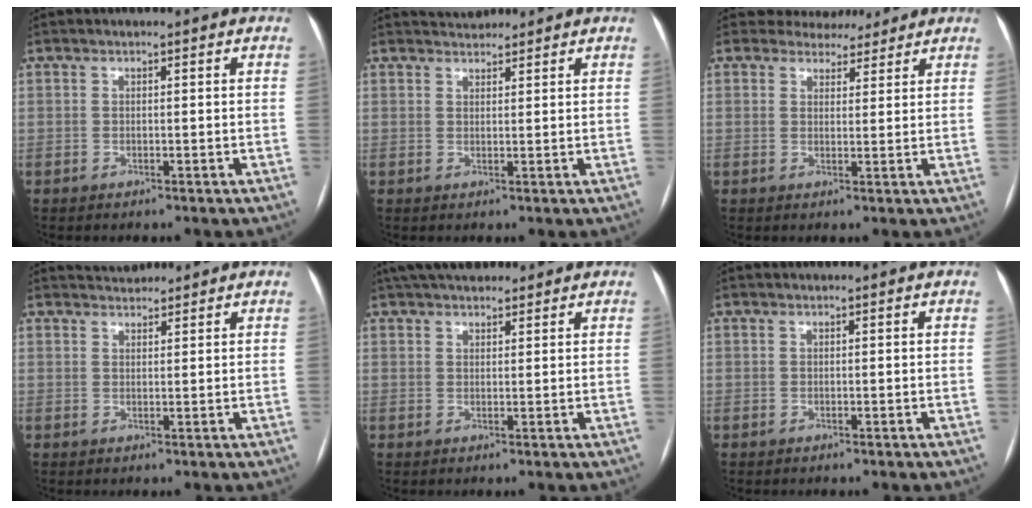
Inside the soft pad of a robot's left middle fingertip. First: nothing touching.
{"total": 2.6, "force": [2.5, 0.5, 0.1], "torque": [-0.004, 0.019, 0.044]}
{"total": 5.6, "force": [5.1, 2.2, 0.2], "torque": [0.003, 0.003, 0.063]}
{"total": 2.6, "force": [2.5, 0.5, 0.1], "torque": [-0.004, 0.019, 0.044]}
{"total": 8.9, "force": [7.5, 2.9, 3.8], "torque": [-0.052, 0.037, 0.117]}
{"total": 0.0}